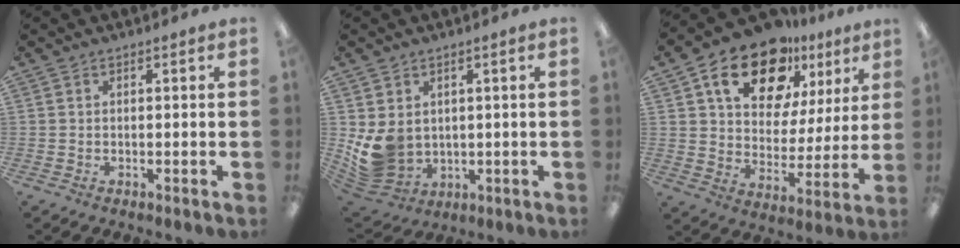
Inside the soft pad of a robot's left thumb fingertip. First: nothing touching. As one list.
[{"total": 8.8, "force": [1.7, 7.5, 4.2], "torque": [-0.104, -0.016, 0.039]}, {"total": 18.6, "force": [12.2, 10.3, 9.5], "torque": [-0.159, -0.060, 0.217]}]